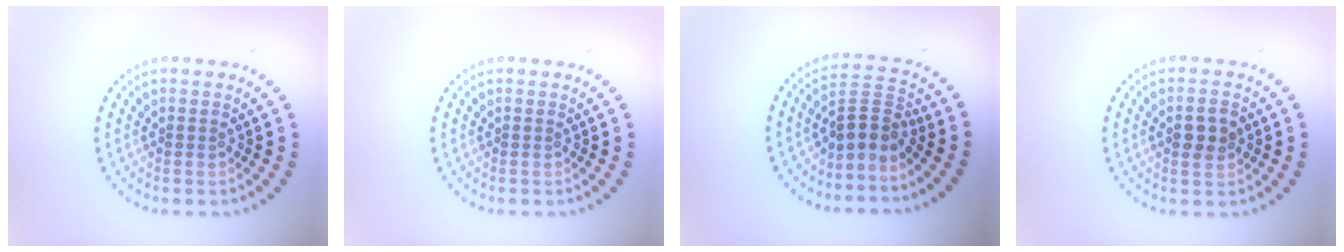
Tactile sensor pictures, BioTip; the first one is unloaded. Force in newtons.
{"total": 0.0}
{"total": 2.8, "press": 2.0, "slide": 1.9}
{"total": 2.3, "press": 2.3, "slide": 0.4}